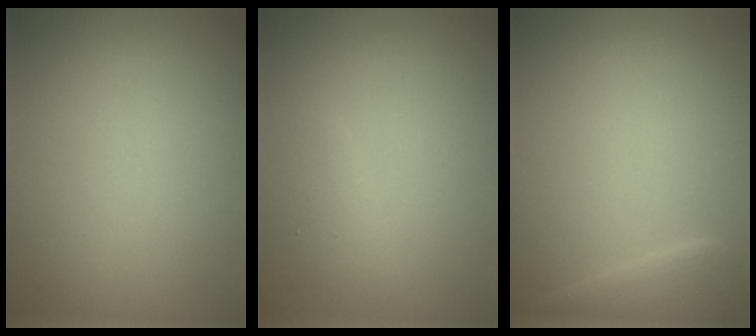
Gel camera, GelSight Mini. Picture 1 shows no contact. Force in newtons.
{"total": 1.5, "press": 1.5, "slide": 0.1}
{"total": 2.8, "press": 2.8, "slide": 0.2}